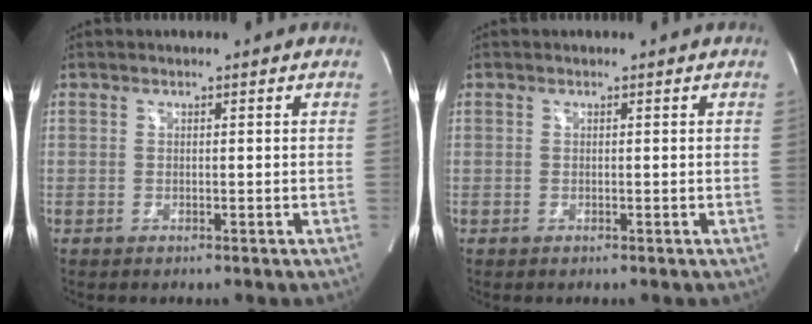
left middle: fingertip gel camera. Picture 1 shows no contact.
{"total": 0.0}